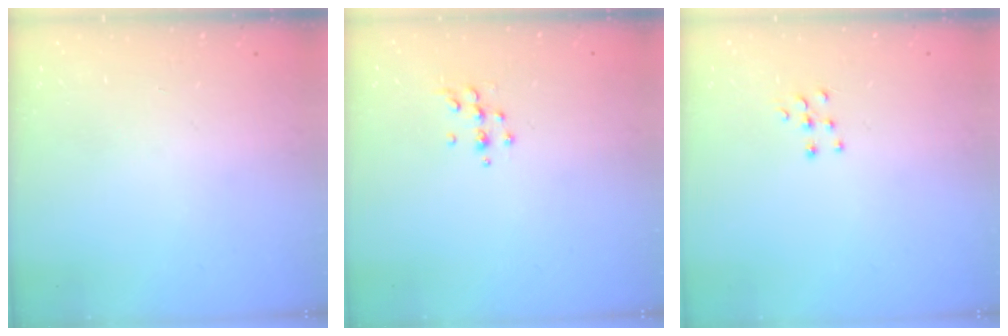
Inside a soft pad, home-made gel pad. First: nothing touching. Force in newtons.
{"total": 4.8, "press": 4.7, "slide": 0.5}
{"total": 5.3, "press": 5.2, "slide": 0.4}